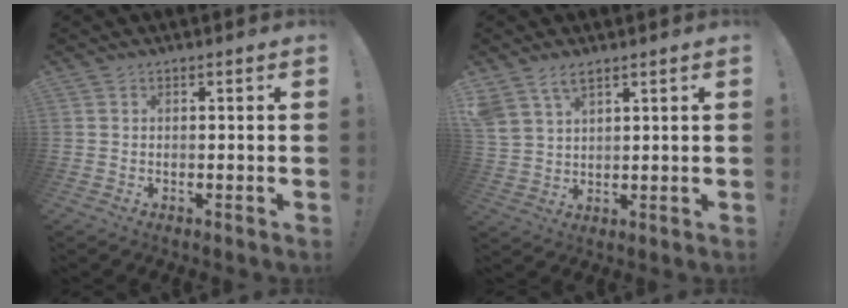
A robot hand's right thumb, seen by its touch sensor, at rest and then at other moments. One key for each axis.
{"total": 6.1, "fx": 4.2, "fy": 3.2, "fz": 3.1, "tx": -0.066, "ty": -0.010, "tz": 0.085}